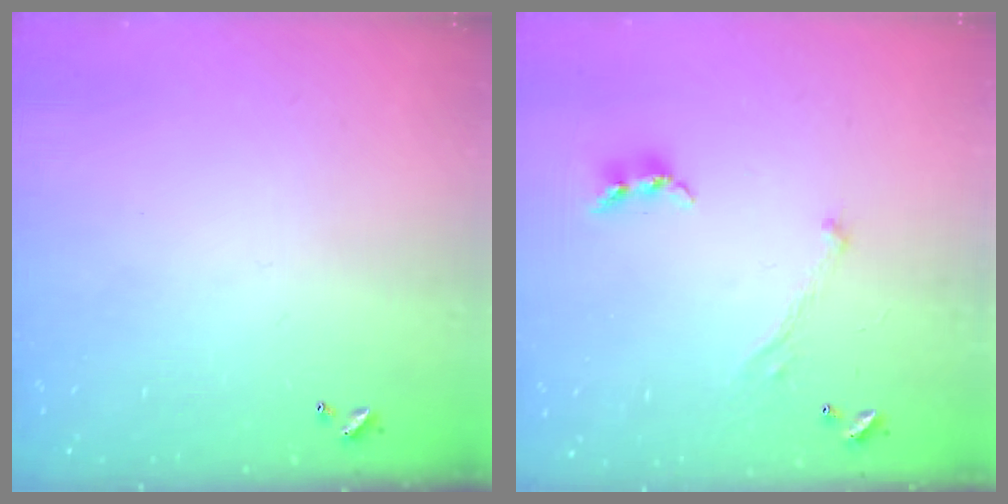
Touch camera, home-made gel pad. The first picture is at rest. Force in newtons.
{"total": 0.8, "press": 0.7, "slide": 0.4}